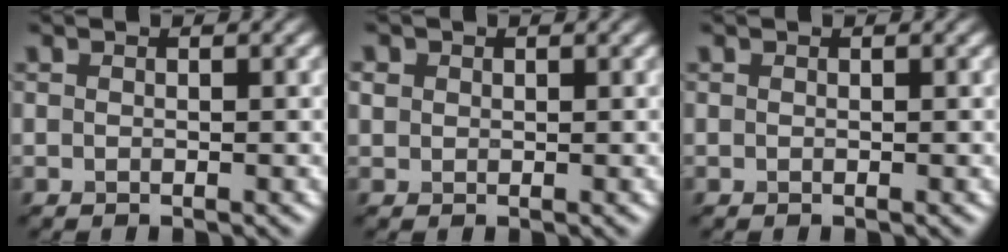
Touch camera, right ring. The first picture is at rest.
{"total": 0.8, "force": [0.0, -0.2, -0.8], "torque": [-0.002, 0.006, 0.021]}
{"total": 0.0}